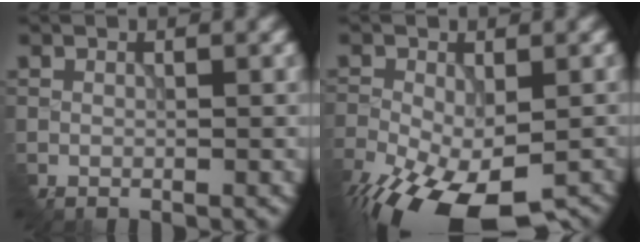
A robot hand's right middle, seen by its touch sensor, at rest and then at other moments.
{"total": 12.9, "force": [-7.8, 5.8, 8.4], "torque": [-0.166, -0.056, -0.111]}